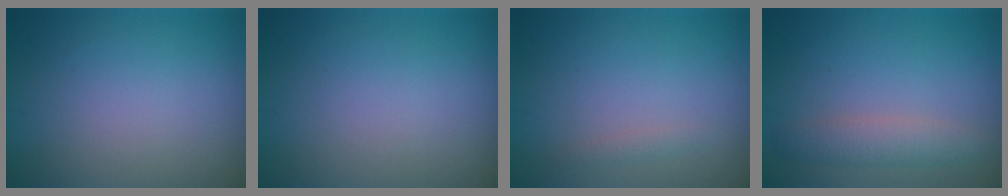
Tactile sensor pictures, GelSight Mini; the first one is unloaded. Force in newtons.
{"total": 0.0}
{"total": 0.7, "press": 0.7, "slide": 0.0}
{"total": 2.5, "press": 2.5, "slide": 0.1}